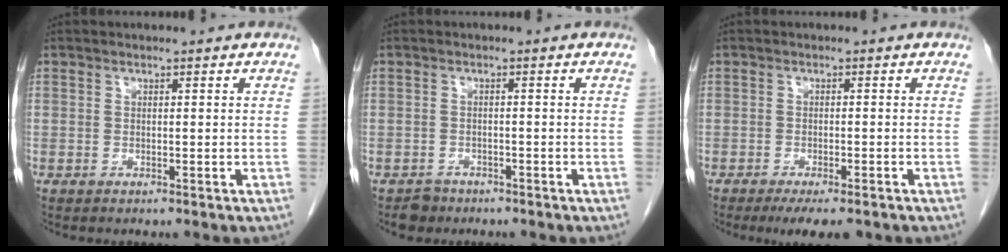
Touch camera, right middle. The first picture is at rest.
{"total": 2.0, "force": [-1.5, 1.3, 0.0], "torque": [-0.006, 0.005, -0.023]}
{"total": 6.0, "force": [-4.5, 1.5, 3.7], "torque": [-0.045, -0.009, -0.063]}